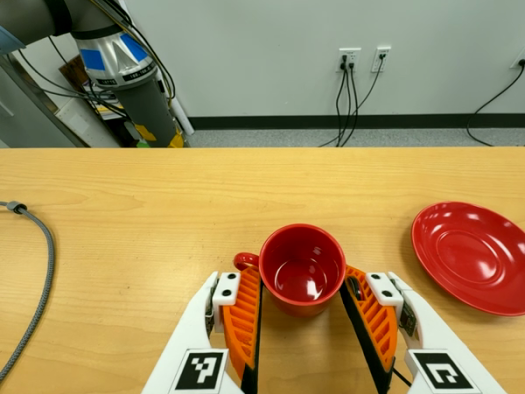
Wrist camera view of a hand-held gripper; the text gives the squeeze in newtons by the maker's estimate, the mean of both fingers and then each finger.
{"total": 0.7, "left": 0.5, "right": 0.9}